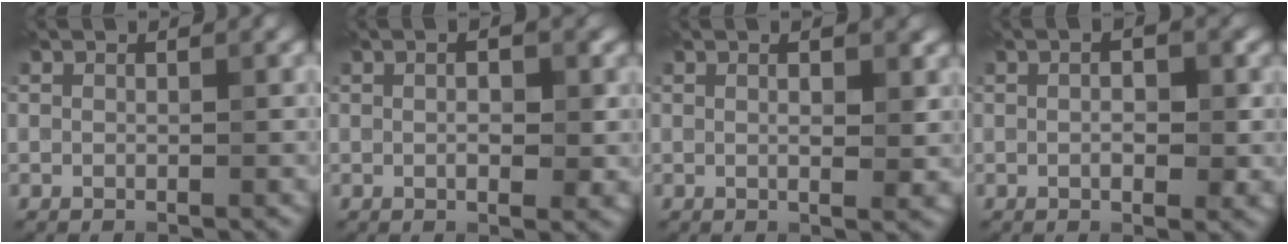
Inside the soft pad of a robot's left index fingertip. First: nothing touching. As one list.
[{"total": 3.0, "force": [0.4, 1.2, 2.7], "torque": [-0.027, -0.005, 0.001]}, {"total": 3.1, "force": [0.7, 0.9, 2.9], "torque": [-0.032, 0.001, 0.004]}, {"total": 3.0, "force": [0.2, 1.4, 2.6], "torque": [-0.017, -0.008, -0.004]}]